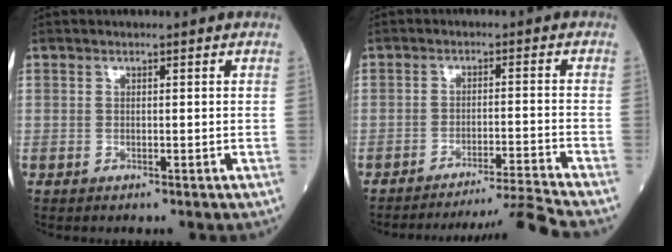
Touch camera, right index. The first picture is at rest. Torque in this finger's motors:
{"motor_torque": [-0.25, -0.42, 0.09, 0.07]}